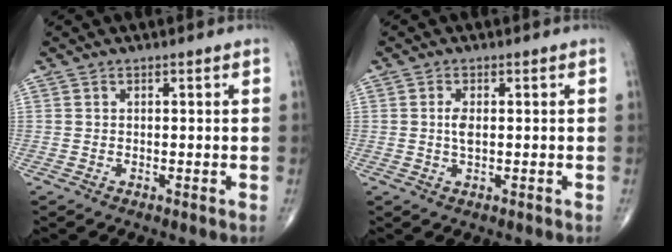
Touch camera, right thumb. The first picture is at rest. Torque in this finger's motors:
{"motor_torque": [0.50, 0.48, 0.04, 0.12, 0.00]}